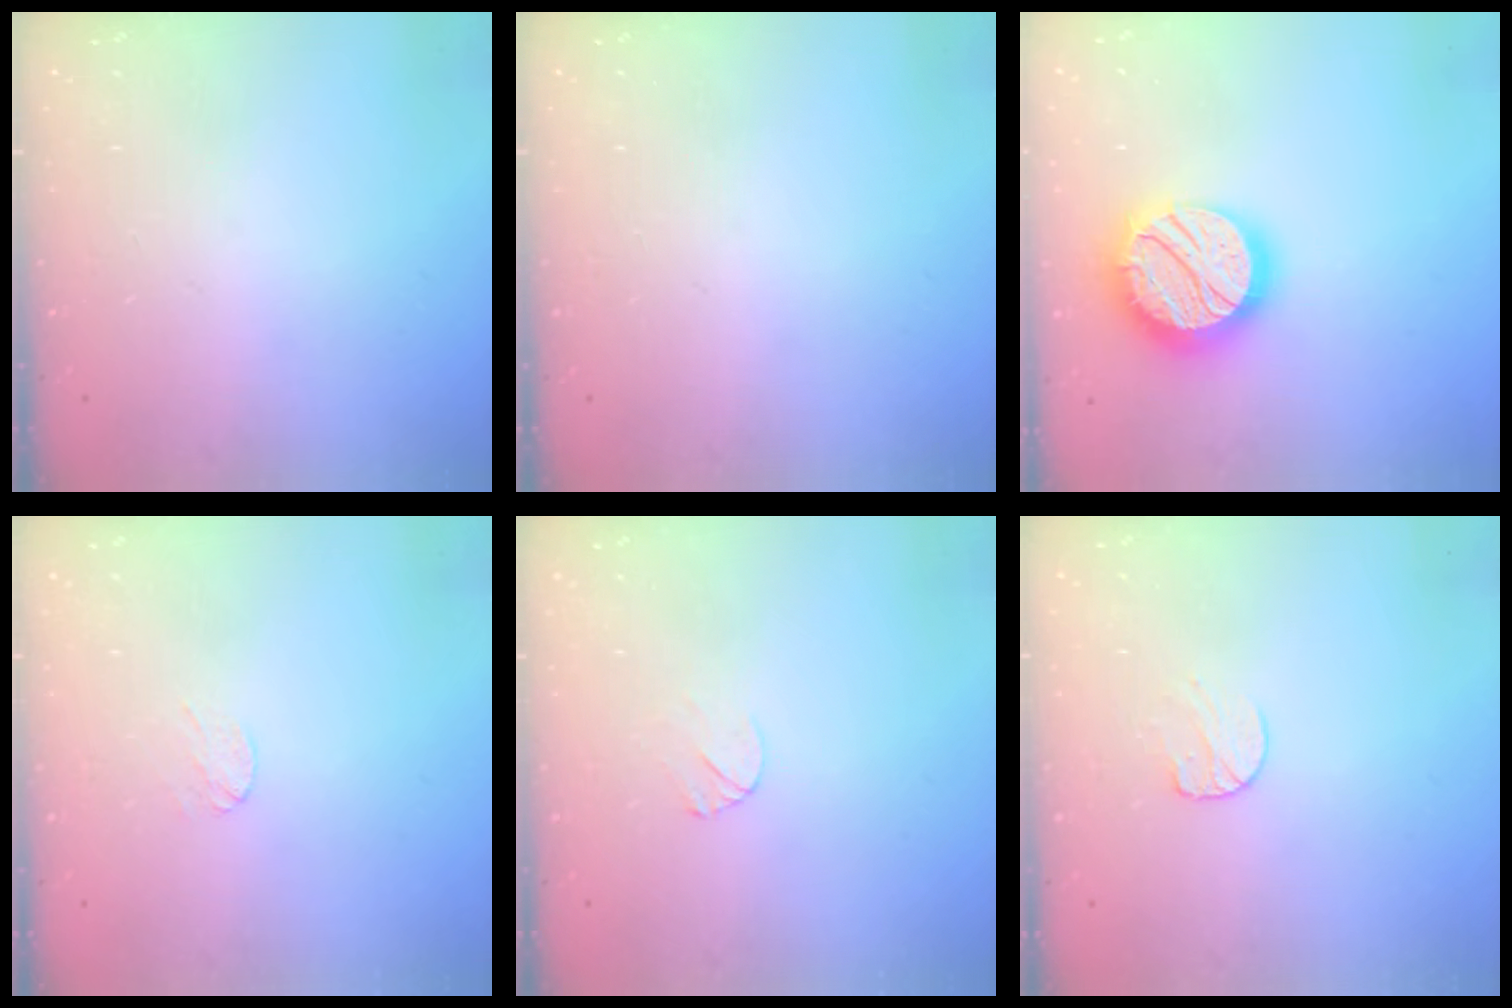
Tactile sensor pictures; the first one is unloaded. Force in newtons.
{"total": 0.0}
{"total": 19.5, "press": 19.4, "slide": 1.2}
{"total": 2.6, "press": 2.5, "slide": 0.3}
{"total": 4.2, "press": 4.2, "slide": 0.4}
{"total": 7.7, "press": 7.7, "slide": 0.7}